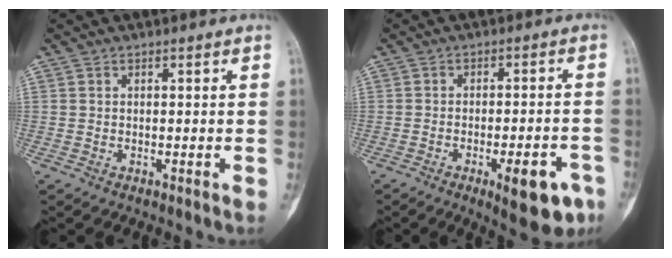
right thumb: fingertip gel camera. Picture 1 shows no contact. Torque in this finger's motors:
{"motor_torque": [1.69, 1.08, 0.59, -0.67, 0.25]}